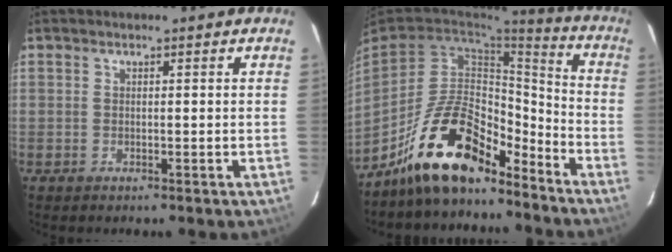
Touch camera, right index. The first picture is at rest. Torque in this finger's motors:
{"motor_torque": [1.13, -1.01, 1.06, 0.21]}